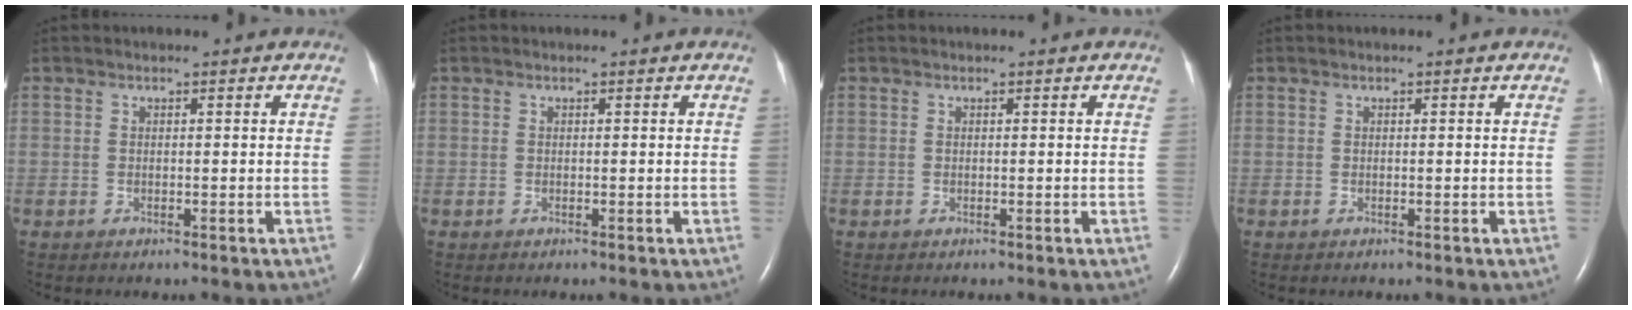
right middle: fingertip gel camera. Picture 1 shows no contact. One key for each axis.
{"total": 0.0}
{"total": 0.0}
{"total": 0.0}